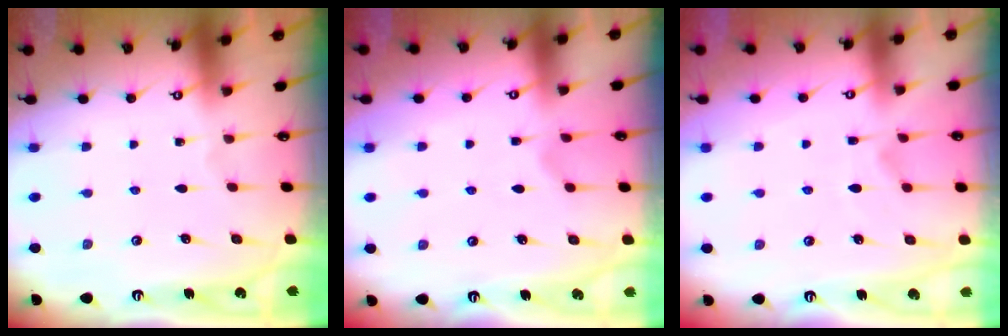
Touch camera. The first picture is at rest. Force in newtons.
{"total": 0.7, "press": 0.0, "slide": 0.7}
{"total": 1.4, "press": 0.5, "slide": 1.3}